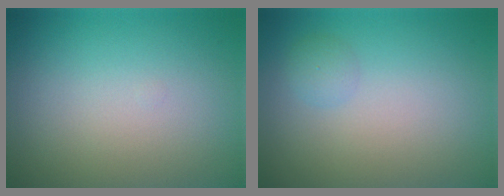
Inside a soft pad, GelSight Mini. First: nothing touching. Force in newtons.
{"total": 0.8, "press": 0.8, "slide": 0.0}